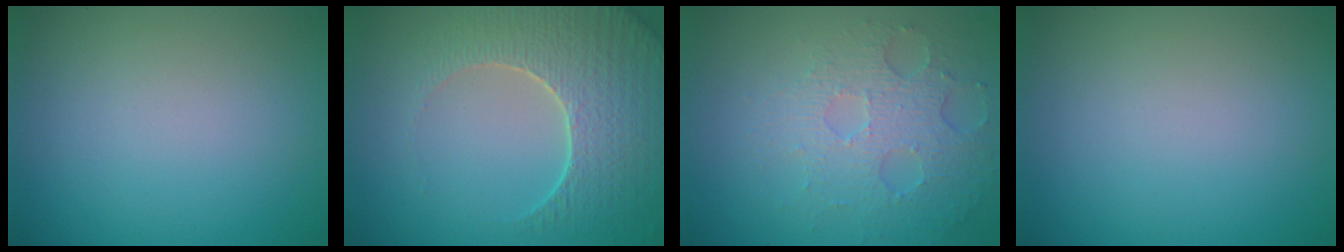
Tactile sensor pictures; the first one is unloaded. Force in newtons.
{"total": 6.1, "press": 5.2, "slide": 3.2}
{"total": 4.9, "press": 3.4, "slide": 3.5}
{"total": 0.0}